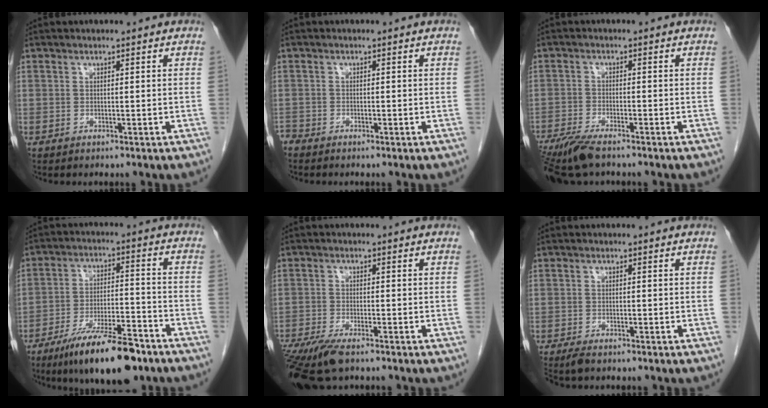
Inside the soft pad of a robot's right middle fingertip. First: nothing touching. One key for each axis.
{"total": 1.0, "fx": -1.0, "fy": 0.2, "fz": 0.0, "tx": 0.000, "ty": -0.002, "tz": -0.022}
{"total": 7.7, "fx": -6.1, "fy": 1.2, "fz": 4.5, "tx": -0.081, "ty": -0.019, "tz": -0.107}
{"total": 13.9, "fx": -9.9, "fy": 3.1, "fz": 9.3, "tx": -0.155, "ty": -0.012, "tz": -0.167}
{"total": 9.1, "fx": -6.8, "fy": 1.9, "fz": 5.7, "tx": -0.099, "ty": -0.020, "tz": -0.113}
{"total": 2.2, "fx": -1.9, "fy": 0.5, "fz": 1.1, "tx": -0.022, "ty": -0.006, "tz": -0.028}